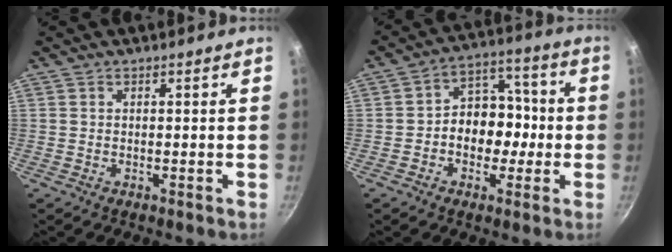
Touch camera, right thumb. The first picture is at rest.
{"total": 11.0, "force": [-1.5, 8.6, 6.7], "torque": [-0.036, 0.040, -0.035]}